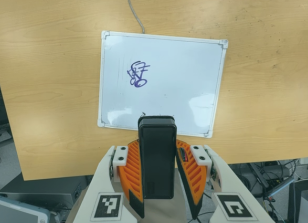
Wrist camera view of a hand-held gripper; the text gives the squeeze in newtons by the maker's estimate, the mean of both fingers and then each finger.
{"total": 5.8, "left": 4.7, "right": 6.9}